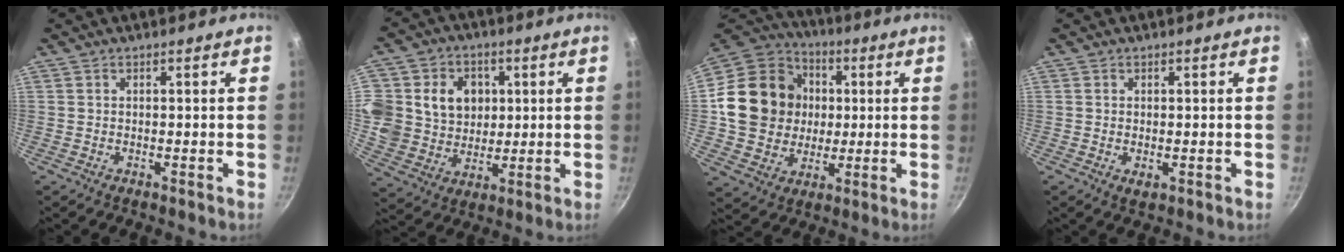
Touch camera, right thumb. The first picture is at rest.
{"total": 17.5, "force": [3.2, 15.5, 7.5], "torque": [-0.148, 0.005, 0.058]}
{"total": 19.7, "force": [1.5, 17.3, 9.2], "torque": [-0.144, 0.022, 0.027]}
{"total": 1.5, "force": [-0.1, 0.9, 1.2], "torque": [-0.020, -0.004, 0.000]}